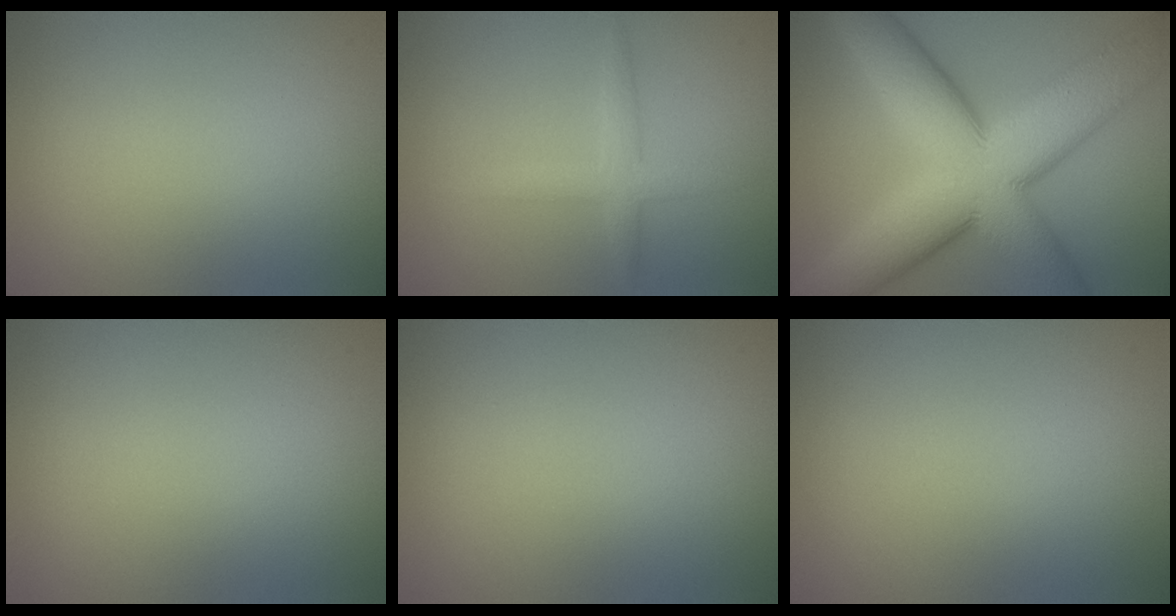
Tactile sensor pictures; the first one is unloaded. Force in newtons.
{"total": 2.5, "press": 2.5, "slide": 0.1}
{"total": 15.8, "press": 15.8, "slide": 0.8}
{"total": 0.0}
{"total": 0.0}
{"total": 0.0}